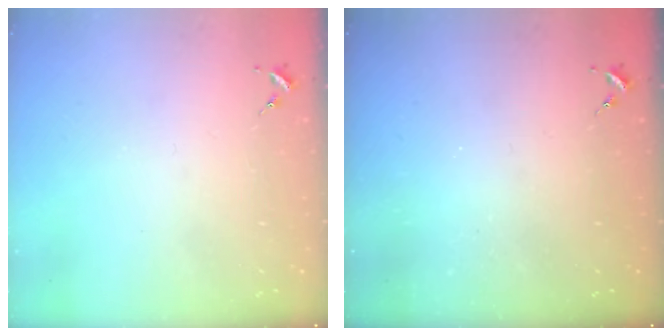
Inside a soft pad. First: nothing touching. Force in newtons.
{"total": 0.0}